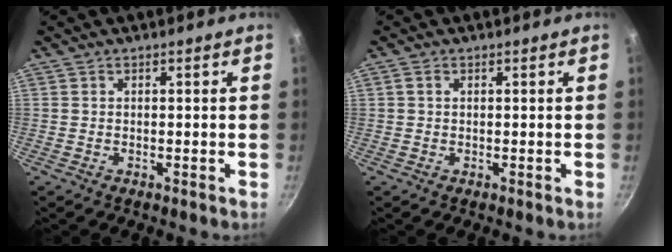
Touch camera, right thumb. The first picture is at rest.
{"total": 0.9, "force": [0.3, 0.7, 0.6], "torque": [-0.009, 0.002, 0.005]}